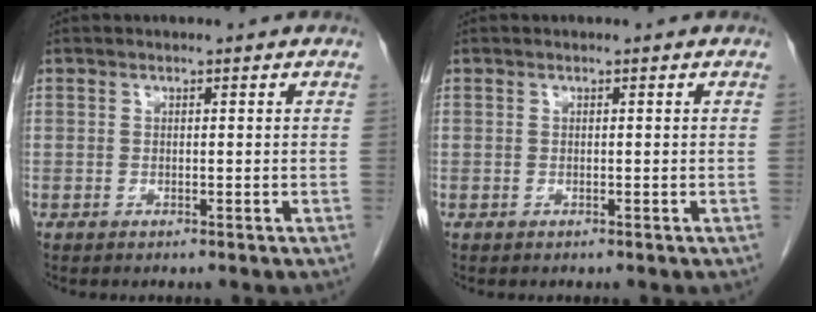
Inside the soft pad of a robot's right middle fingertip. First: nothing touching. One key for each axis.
{"total": 0.0}